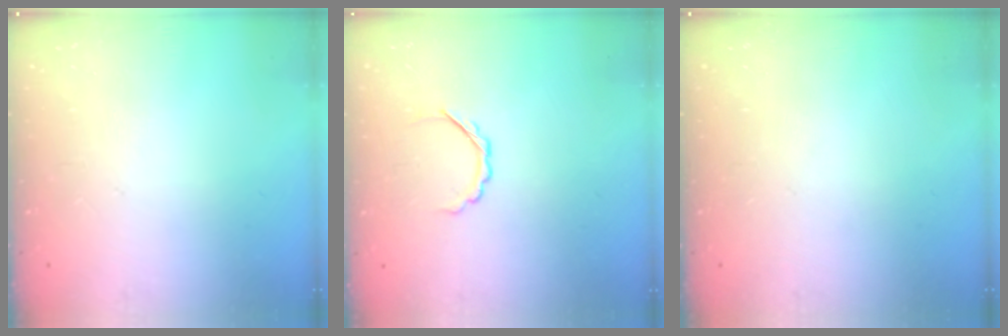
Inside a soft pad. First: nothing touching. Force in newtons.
{"total": 3.3, "press": 3.2, "slide": 1.1}
{"total": 0.0}